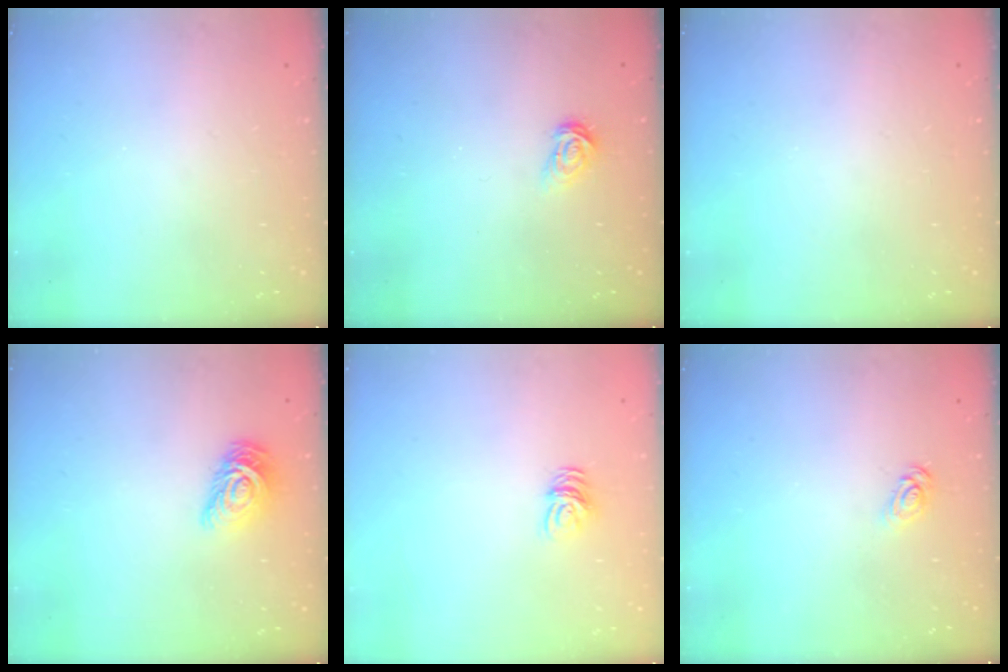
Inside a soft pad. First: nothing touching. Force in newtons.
{"total": 3.3, "press": 3.2, "slide": 0.4}
{"total": 0.0}
{"total": 9.1, "press": 9.1, "slide": 0.6}
{"total": 5.4, "press": 5.4, "slide": 0.4}
{"total": 3.3, "press": 3.3, "slide": 0.3}